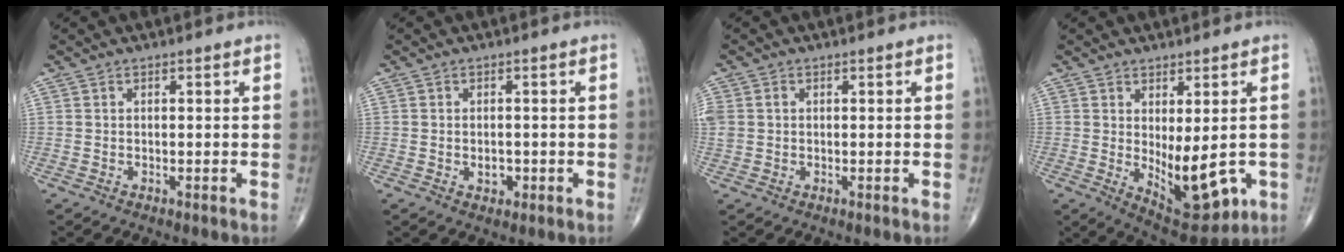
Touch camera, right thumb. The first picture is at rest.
{"total": 2.4, "force": [-0.5, 1.7, 1.6], "torque": [-0.016, 0.001, -0.004]}
{"total": 3.6, "force": [0.5, 3.0, 1.9], "torque": [-0.053, 0.011, 0.017]}
{"total": 11.5, "force": [-1.4, 5.1, 10.2], "torque": [-0.127, -0.017, 0.001]}